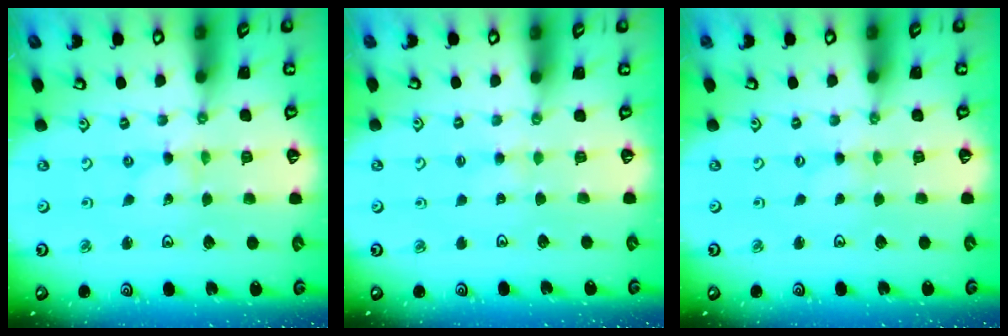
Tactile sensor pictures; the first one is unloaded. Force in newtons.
{"total": 1.7, "press": 1.7, "slide": 0.4}
{"total": 0.0}